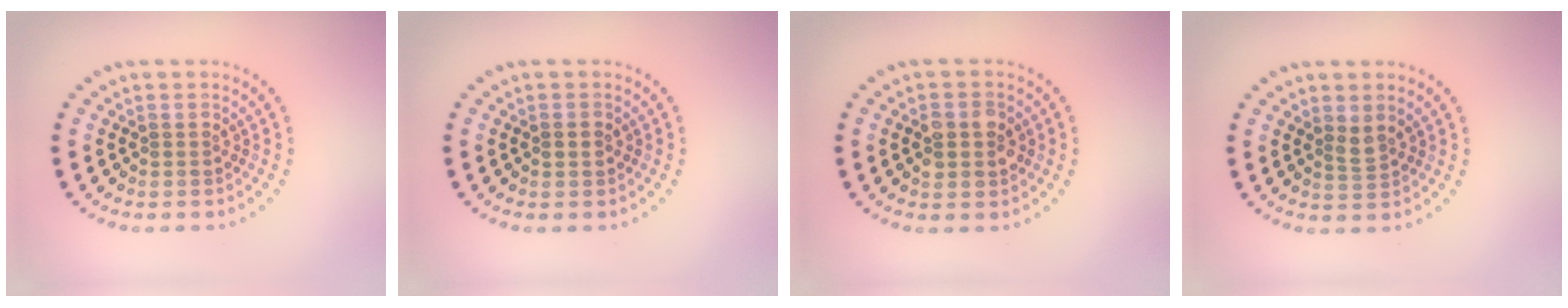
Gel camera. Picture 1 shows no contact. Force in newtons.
{"total": 1.4, "press": 1.4, "slide": 0.1}
{"total": 2.8, "press": 2.8, "slide": 0.3}
{"total": 1.5, "press": 1.2, "slide": 0.9}